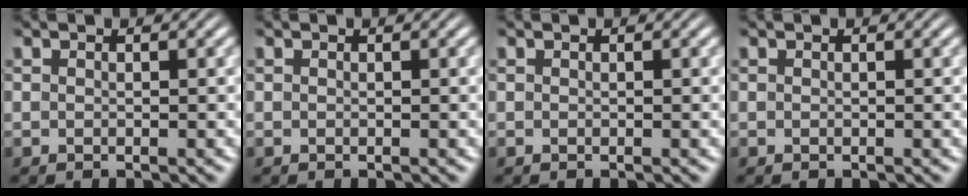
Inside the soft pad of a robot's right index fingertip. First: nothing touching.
{"total": 0.0}
{"total": 0.0}
{"total": 0.0}